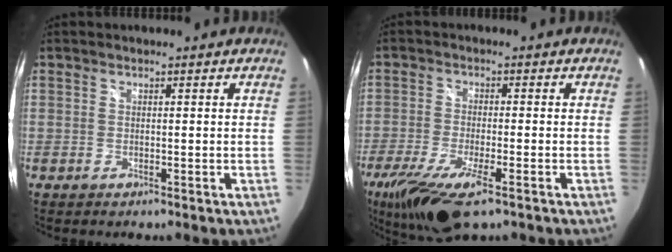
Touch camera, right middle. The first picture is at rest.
{"total": 14.0, "force": [-8.6, 3.9, 10.2], "torque": [-0.220, -0.055, -0.156]}